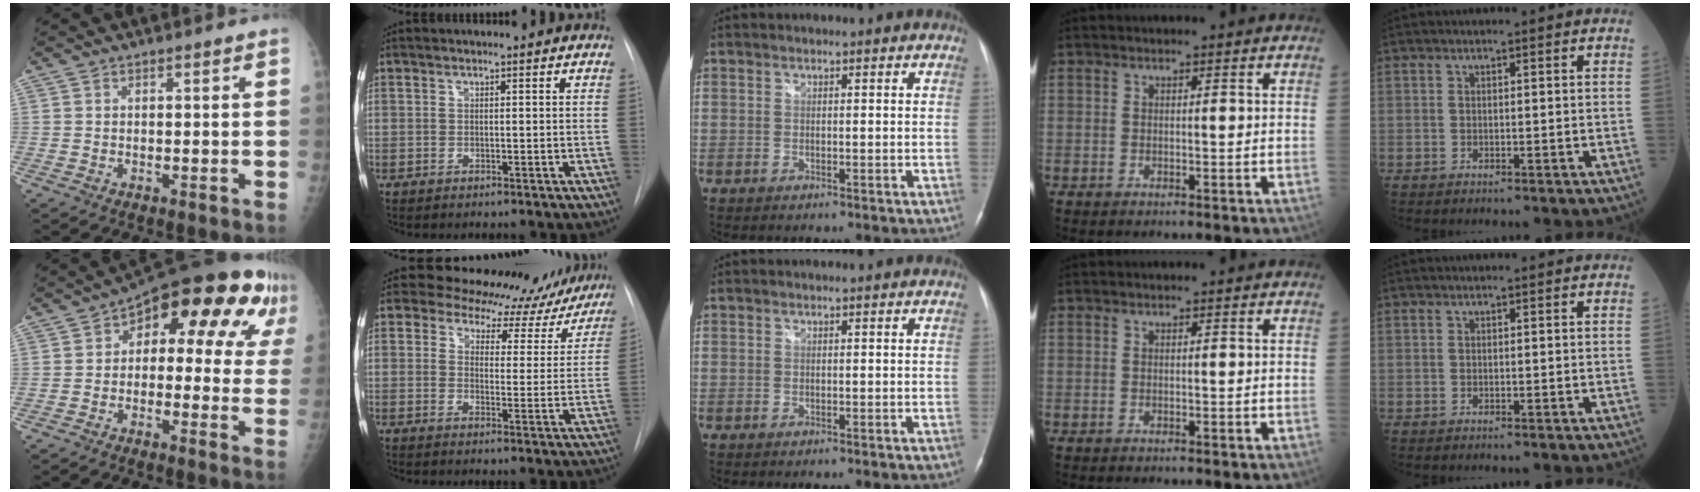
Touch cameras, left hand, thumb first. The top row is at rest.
{"thumb": {"total": 19.3, "force": [6.9, 10.6, 14.5], "torque": [-0.128, 0.026, 0.078]}, "index": {"total": 15.1, "force": [13.7, 5.8, 2.6], "torque": [-0.006, -0.023, 0.145]}}